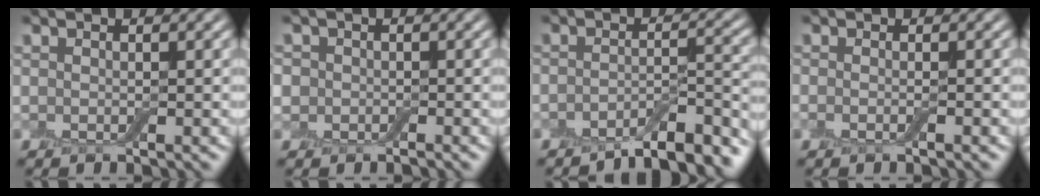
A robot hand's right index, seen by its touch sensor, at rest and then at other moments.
{"total": 2.1, "force": [-0.6, 1.9, 0.5], "torque": [0.001, -0.002, -0.017]}
{"total": 5.7, "force": [-4.8, 1.1, 2.8], "torque": [-0.035, 0.004, -0.073]}
{"total": 0.6, "force": [-0.5, -0.1, 0.3], "torque": [-0.006, -0.003, -0.008]}